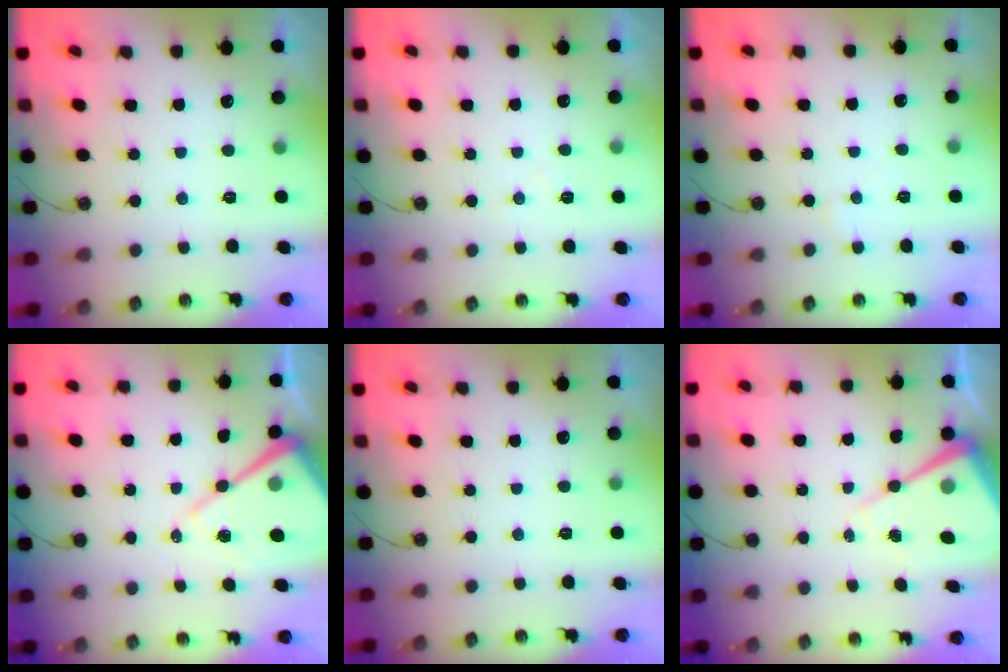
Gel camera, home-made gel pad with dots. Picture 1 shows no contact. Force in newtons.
{"total": 4.5, "press": 4.5, "slide": 0.7}
{"total": 2.6, "press": 2.5, "slide": 0.5}
{"total": 13.4, "press": 13.4, "slide": 1.5}
{"total": 0.0}
{"total": 12.2, "press": 12.1, "slide": 1.2}